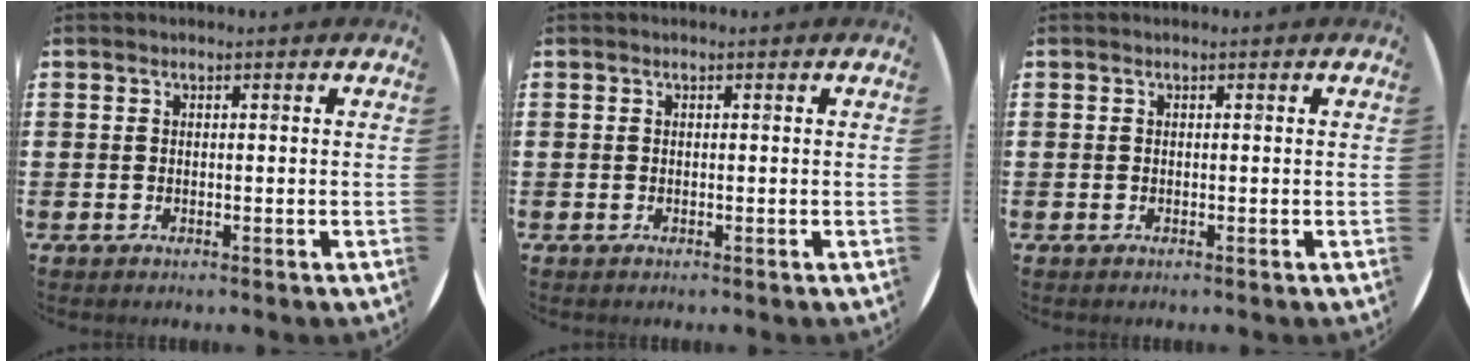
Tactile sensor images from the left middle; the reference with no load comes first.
{"total": 0.0}
{"total": 0.0}